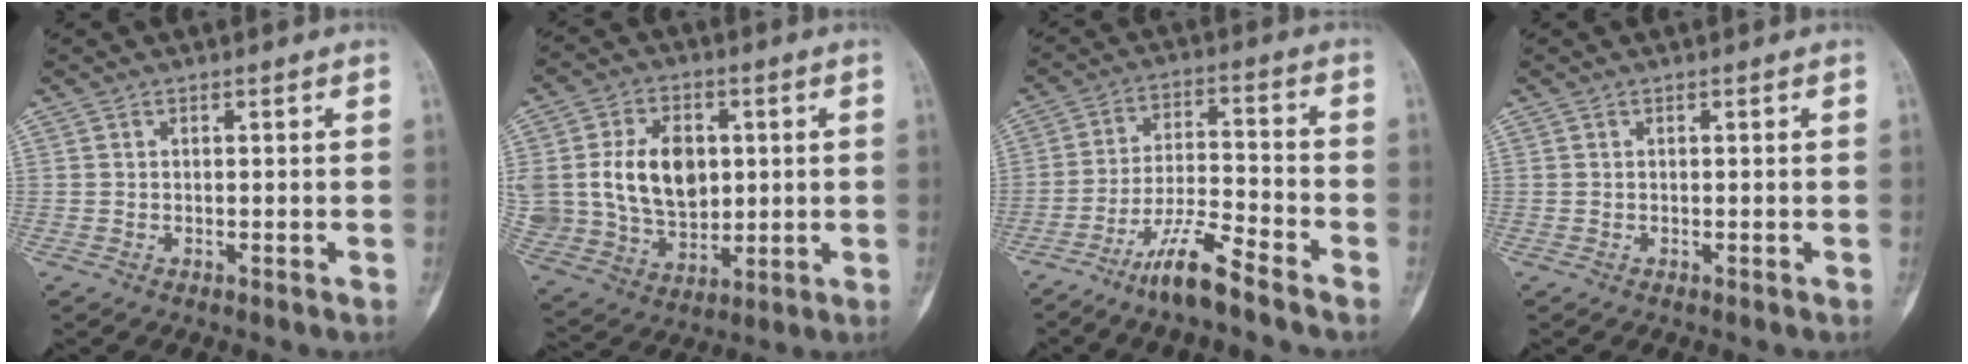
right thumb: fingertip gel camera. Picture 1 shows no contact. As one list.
[{"total": 17.9, "force": [2.6, 13.0, 12.1], "torque": [-0.209, -0.004, 0.065]}, {"total": 9.8, "force": [-7.3, 0.9, 6.4], "torque": [-0.121, 0.044, -0.141]}, {"total": 0.0}]